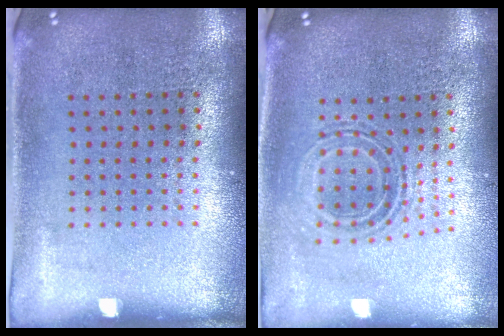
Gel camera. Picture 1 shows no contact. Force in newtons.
{"total": 0.8, "press": 0.7, "slide": 0.3}